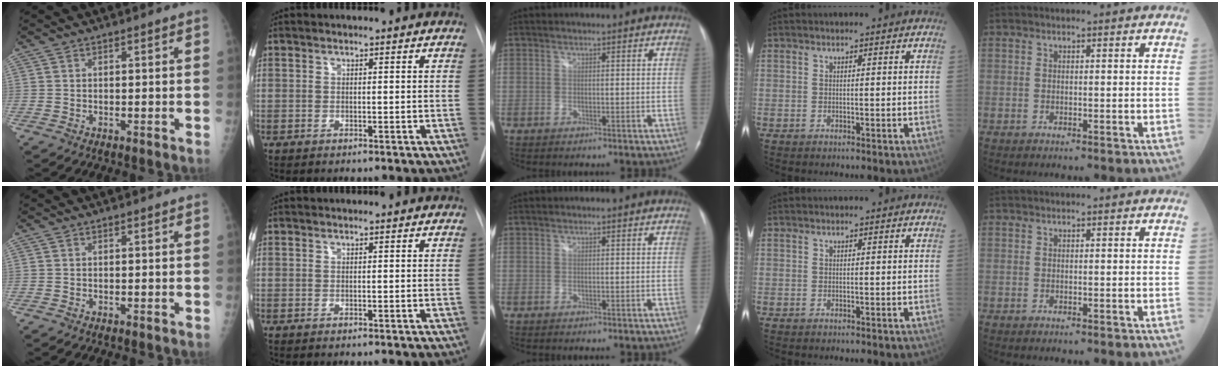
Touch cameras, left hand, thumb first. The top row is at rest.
{}